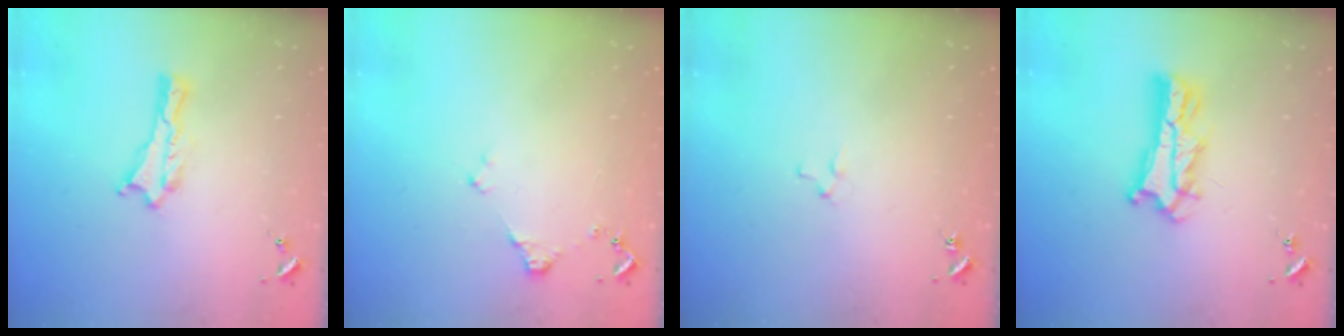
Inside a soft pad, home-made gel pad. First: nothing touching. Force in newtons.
{"total": 1.2, "press": 1.2, "slide": 0.2}
{"total": 1.9, "press": 1.9, "slide": 0.2}
{"total": 5.2, "press": 5.2, "slide": 0.5}